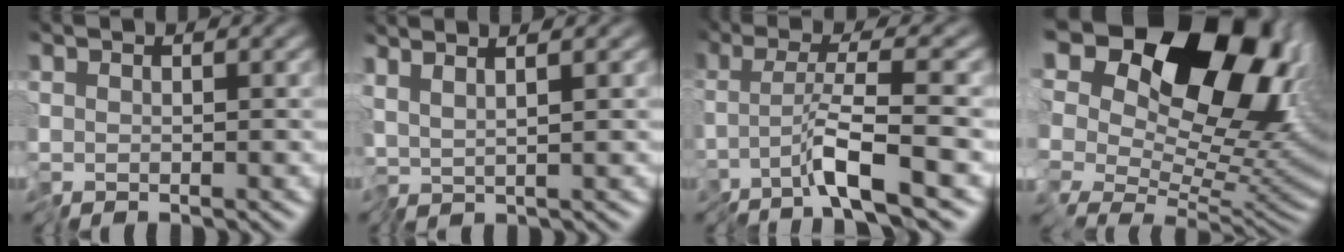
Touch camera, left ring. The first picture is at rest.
{"total": 2.1, "force": [1.2, -0.2, 1.7], "torque": [-0.035, 0.010, 0.018]}
{"total": 4.5, "force": [-1.8, -0.3, 4.2], "torque": [-0.065, 0.001, -0.046]}
{"total": 19.2, "force": [9.5, 11.4, 12.2], "torque": [-0.205, 0.070, 0.145]}